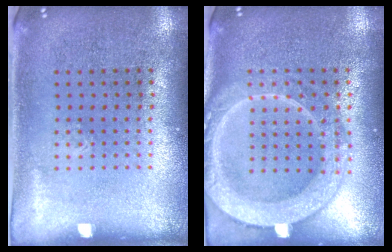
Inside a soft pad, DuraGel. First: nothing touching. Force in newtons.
{"total": 4.1, "press": 4.1, "slide": 0.5}